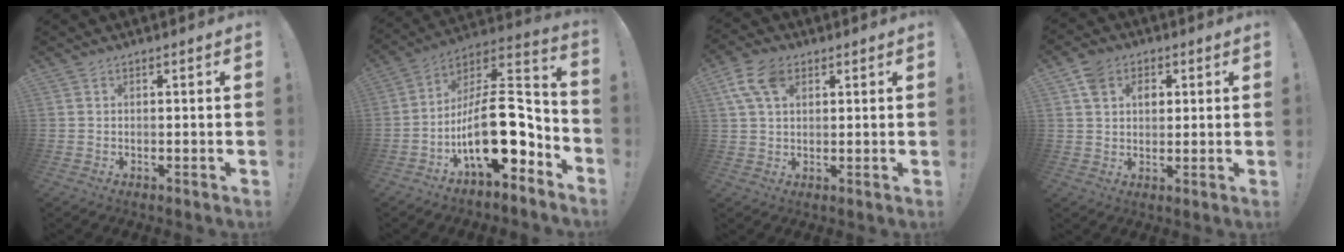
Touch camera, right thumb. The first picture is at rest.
{"total": 22.0, "force": [-5.8, 10.5, 18.4], "torque": [-0.323, 0.028, -0.088]}
{"total": 10.7, "force": [3.9, 7.0, 7.1], "torque": [-0.138, 0.001, 0.077]}
{"total": 6.9, "force": [2.7, 5.3, 3.5], "torque": [-0.060, 0.003, 0.052]}